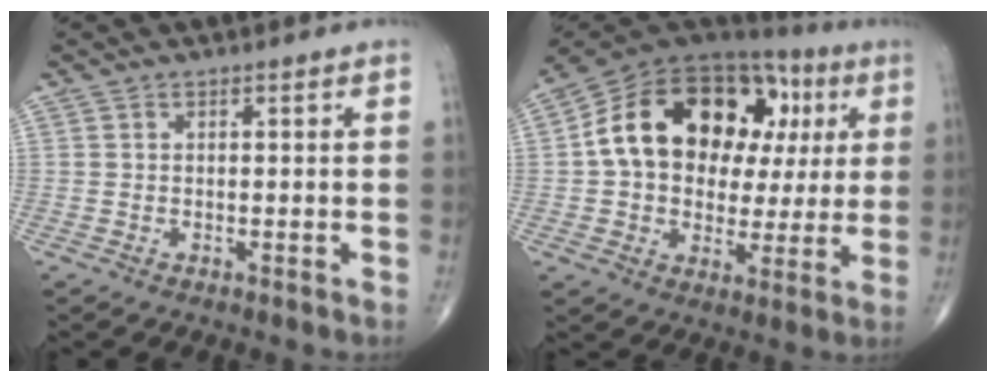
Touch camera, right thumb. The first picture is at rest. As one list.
[{"total": 24.4, "force": [4.8, 16.4, 17.4], "torque": [-0.248, 0.037, 0.074]}]